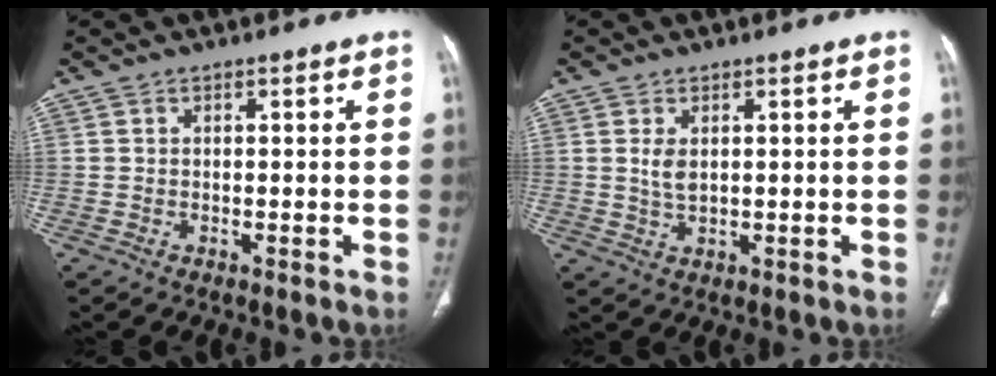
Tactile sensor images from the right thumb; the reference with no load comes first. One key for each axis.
{"total": 3.0, "fx": 0.8, "fy": 1.6, "fz": 2.4, "tx": -0.047, "ty": -0.007, "tz": 0.022}